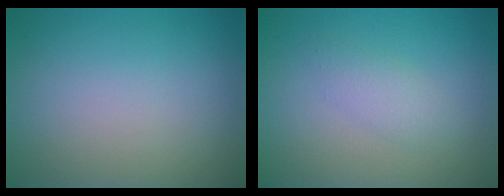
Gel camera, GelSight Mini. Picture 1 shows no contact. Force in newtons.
{"total": 1.8, "press": 1.8, "slide": 0.1}